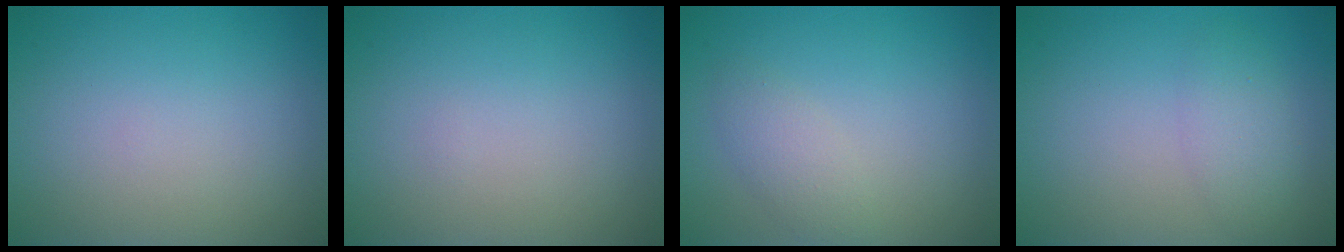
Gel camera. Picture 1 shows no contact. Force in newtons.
{"total": 0.0}
{"total": 1.9, "press": 1.9, "slide": 0.1}
{"total": 2.2, "press": 2.2, "slide": 0.1}